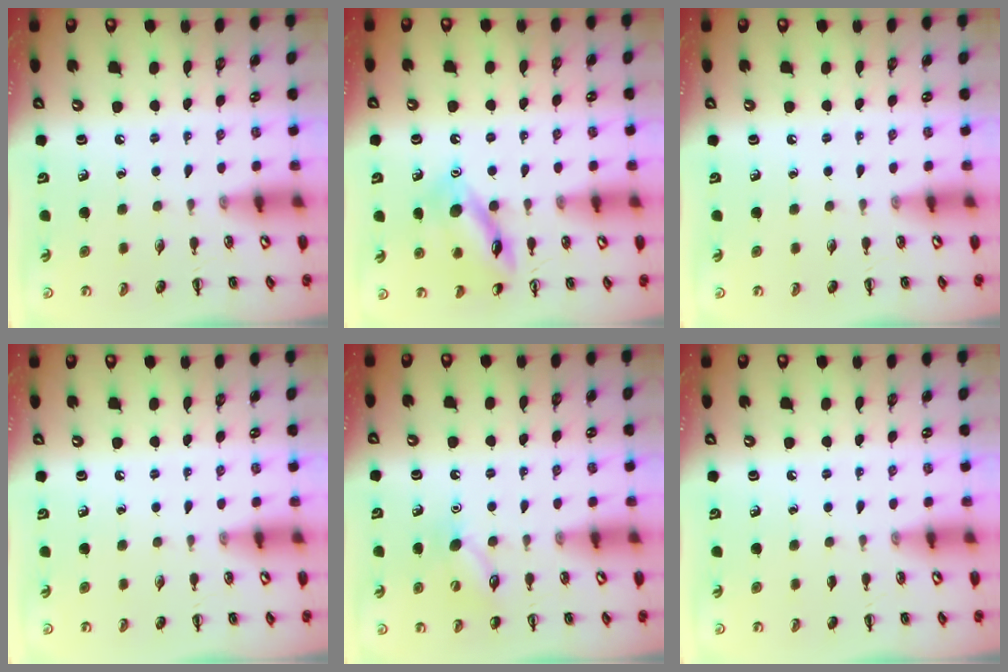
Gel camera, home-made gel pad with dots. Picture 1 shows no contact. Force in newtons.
{"total": 13.1, "press": 13.0, "slide": 1.1}
{"total": 0.0}
{"total": 0.0}
{"total": 7.2, "press": 7.0, "slide": 1.6}
{"total": 0.0}